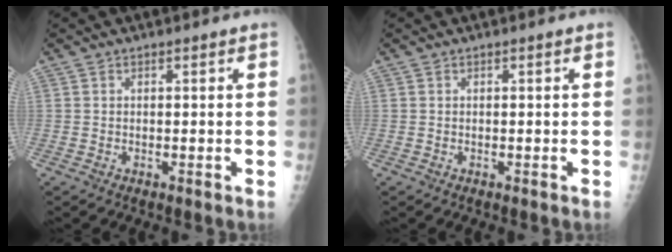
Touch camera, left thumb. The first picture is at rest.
{"total": 0.0}